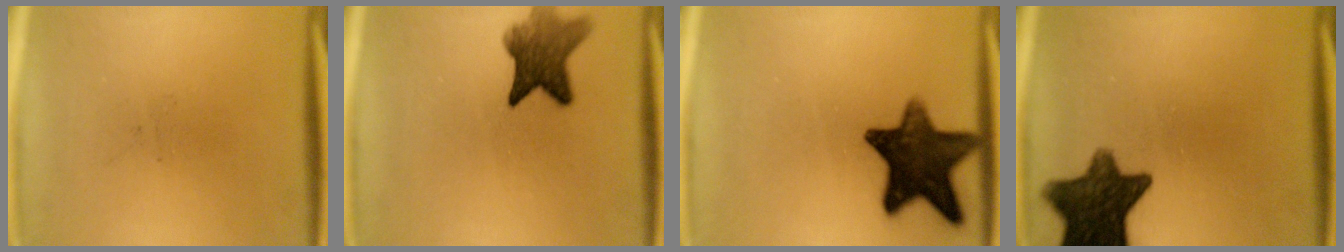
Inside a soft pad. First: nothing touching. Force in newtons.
{"total": 7.5}
{"total": 13.6}
{"total": 12.2}